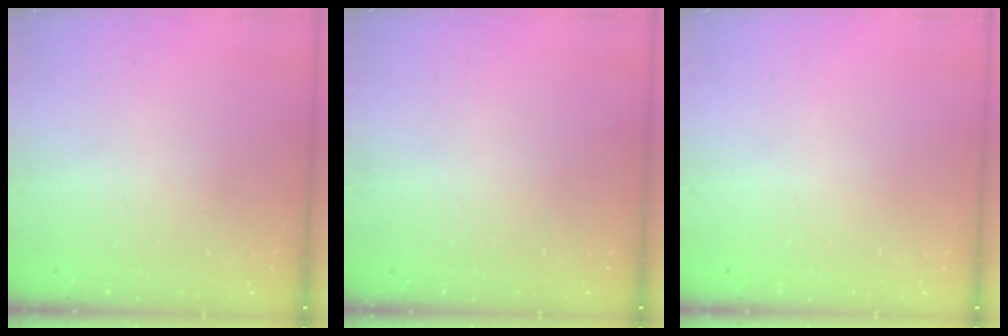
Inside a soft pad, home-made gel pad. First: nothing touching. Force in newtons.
{"total": 0.0}
{"total": 0.0}